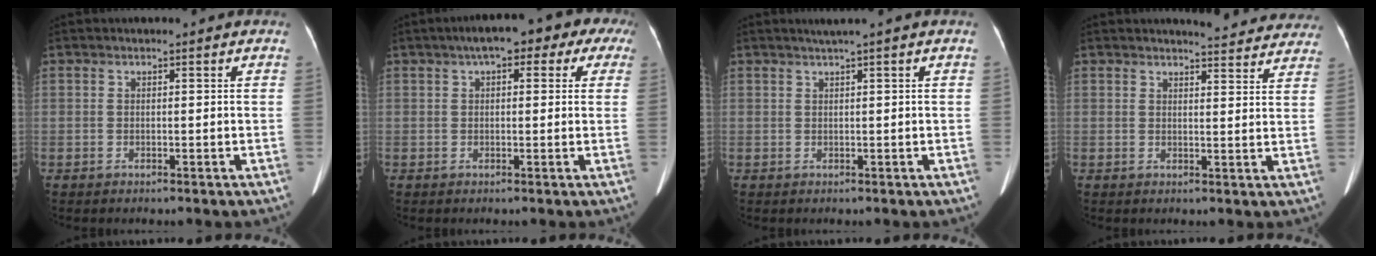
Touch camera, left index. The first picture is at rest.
{"total": 10.2, "force": [5.5, 4.3, 7.4], "torque": [-0.080, 0.052, 0.063]}
{"total": 1.4, "force": [0.9, -0.5, 0.9], "torque": [-0.022, -0.003, 0.024]}
{"total": 10.4, "force": [10.1, 1.9, 1.7], "torque": [-0.001, -0.018, 0.096]}